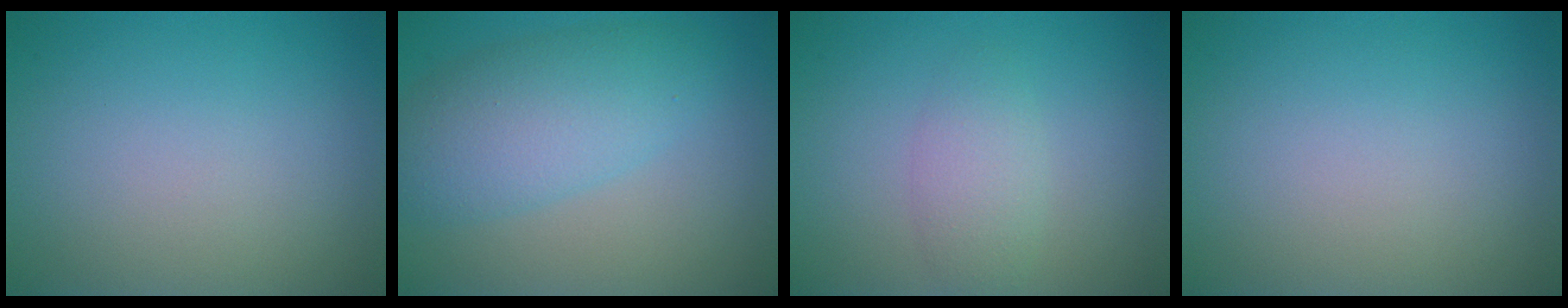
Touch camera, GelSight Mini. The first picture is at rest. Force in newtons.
{"total": 5.9, "press": 5.9, "slide": 0.1}
{"total": 1.2, "press": 1.2, "slide": 0.2}
{"total": 0.0}